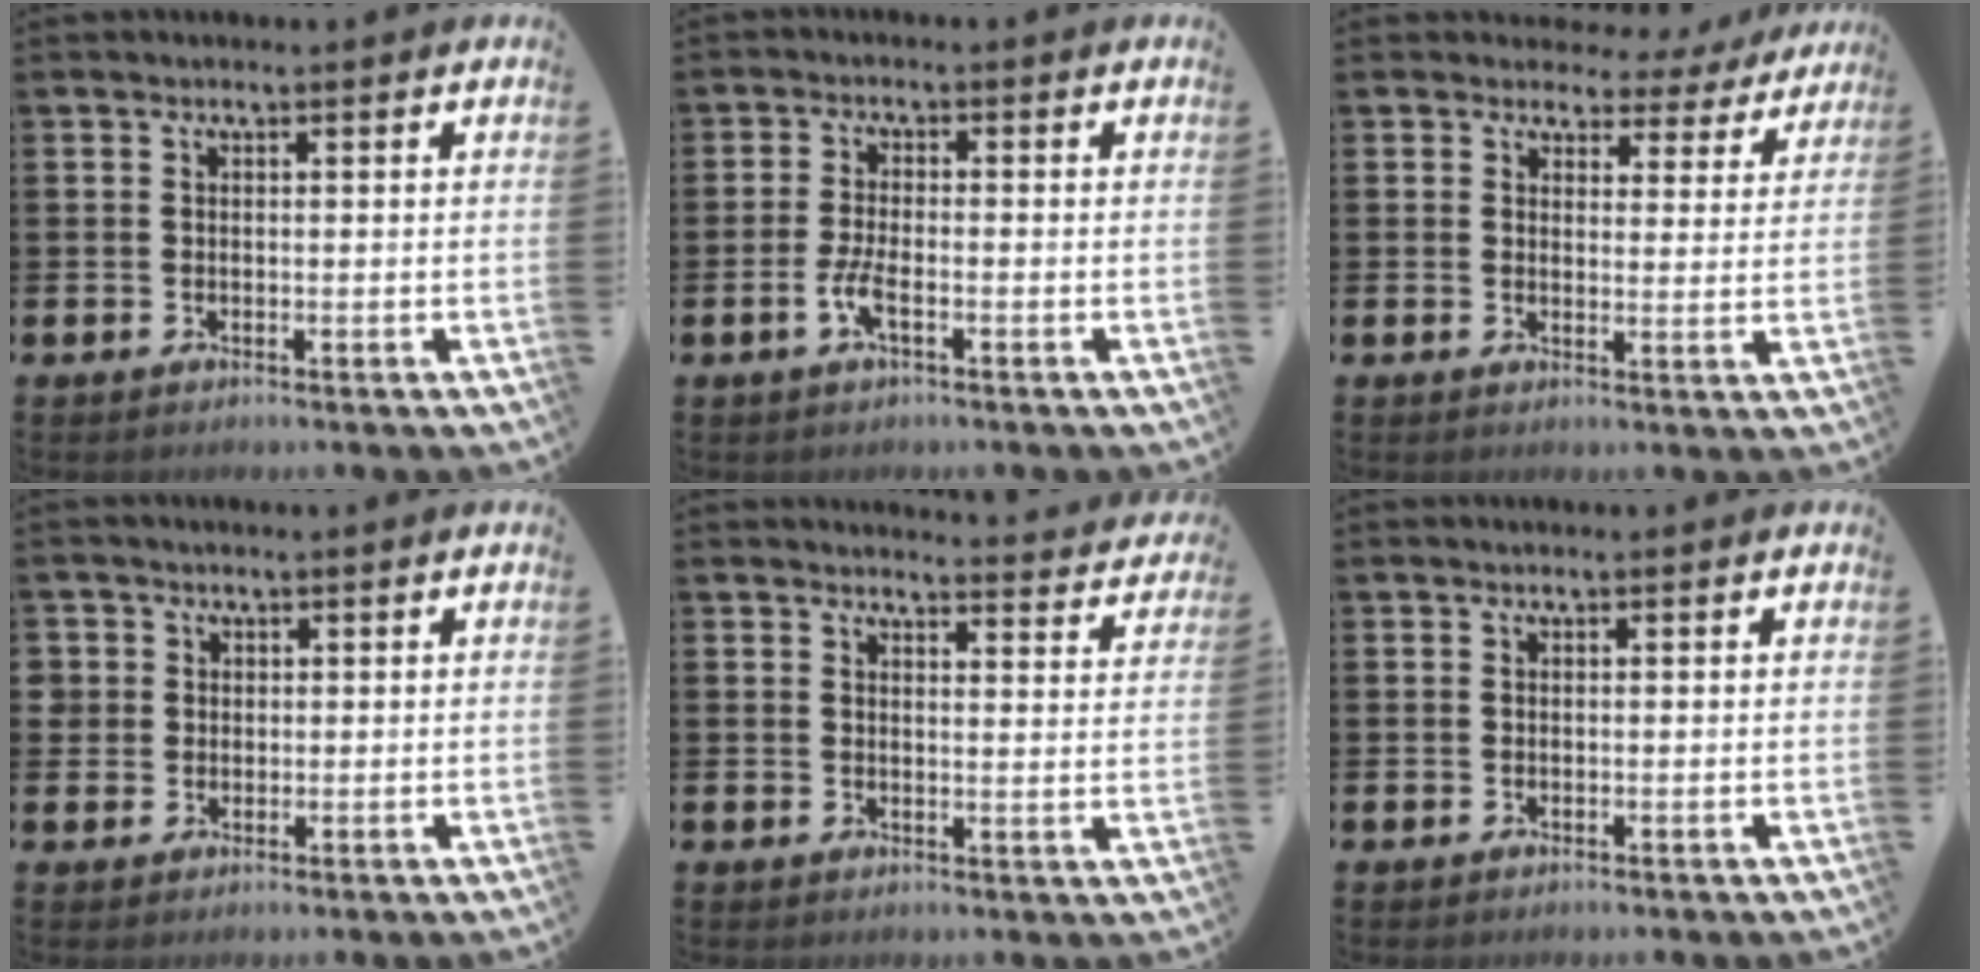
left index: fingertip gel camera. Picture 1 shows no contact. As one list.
[{"total": 3.0, "force": [-1.3, 0.8, 2.6], "torque": [-0.060, 0.004, -0.024]}, {"total": 3.4, "force": [2.7, 2.0, 0.3], "torque": [-0.008, -0.022, 0.040]}, {"total": 2.2, "force": [1.1, 2.0, -0.1], "torque": [0.006, 0.008, 0.015]}, {"total": 3.6, "force": [3.6, 0.2, 0.1], "torque": [0.007, -0.031, 0.060]}, {"total": 0.0}]